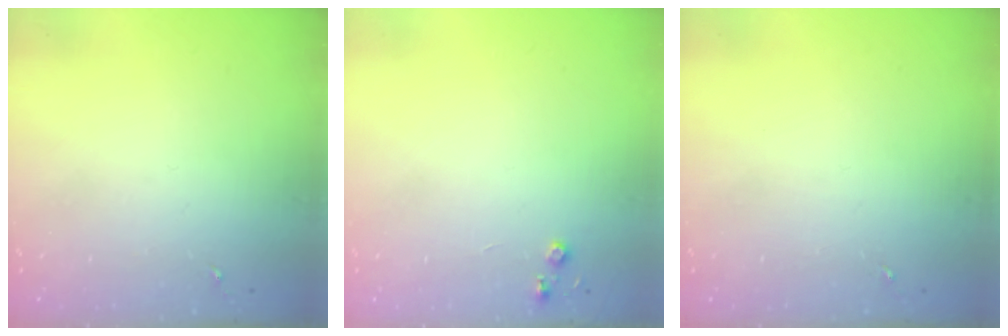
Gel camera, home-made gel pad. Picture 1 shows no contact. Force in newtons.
{"total": 3.8, "press": 3.7, "slide": 0.5}
{"total": 0.0}